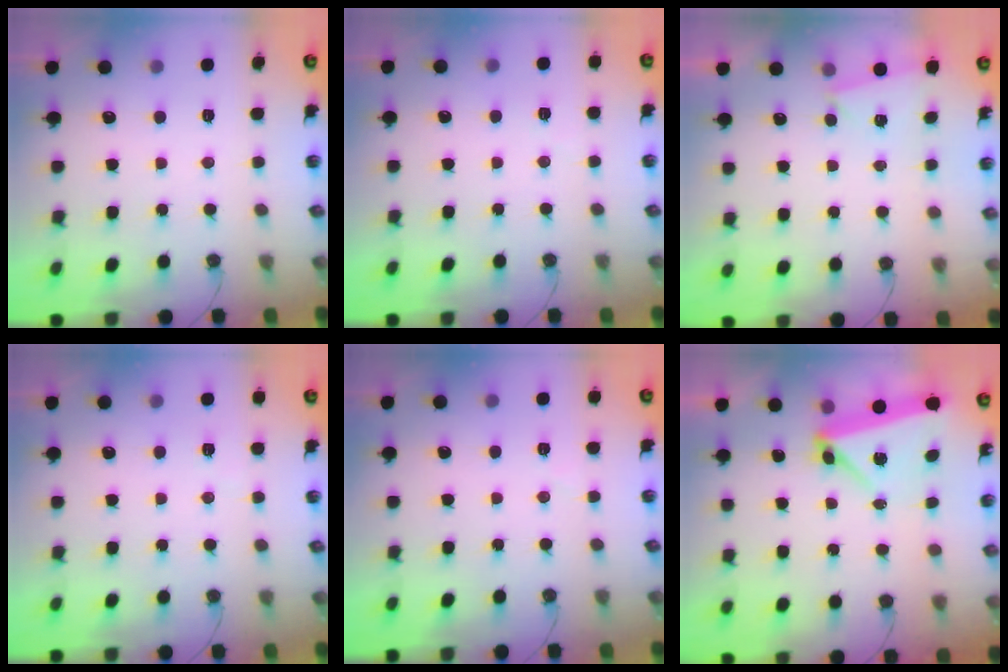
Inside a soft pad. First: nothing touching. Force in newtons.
{"total": 3.3, "press": 3.3, "slide": 0.4}
{"total": 1.0, "press": 0.9, "slide": 0.4}
{"total": 2.3, "press": 2.2, "slide": 0.5}
{"total": 3.0, "press": 2.6, "slide": 1.4}
{"total": 5.5, "press": 5.5, "slide": 0.2}